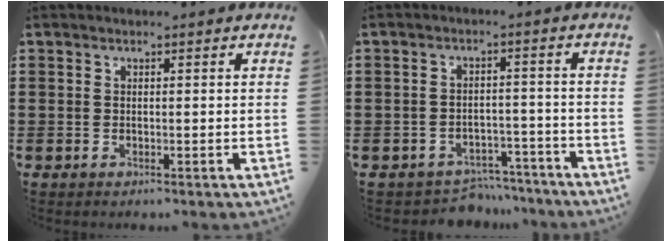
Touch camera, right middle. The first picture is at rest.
{"total": 4.2, "force": [-4.1, 1.0, 0.0], "torque": [-0.007, 0.005, -0.087]}